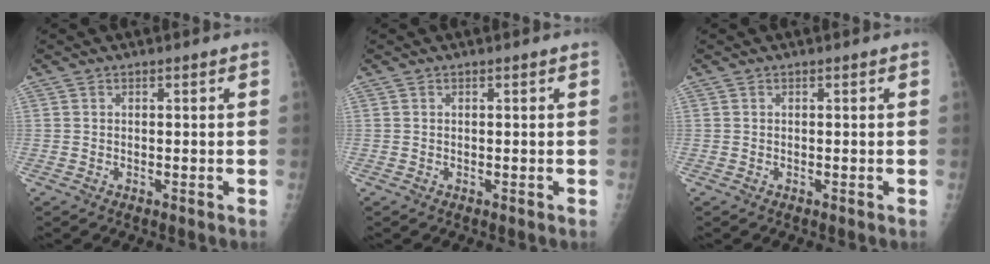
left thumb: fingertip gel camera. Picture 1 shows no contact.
{"total": 0.0}
{"total": 0.0}